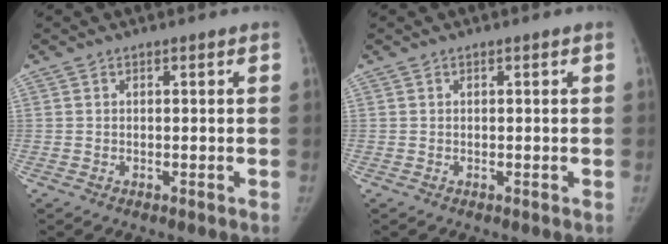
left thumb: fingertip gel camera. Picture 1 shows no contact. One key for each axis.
{"total": 0.0}